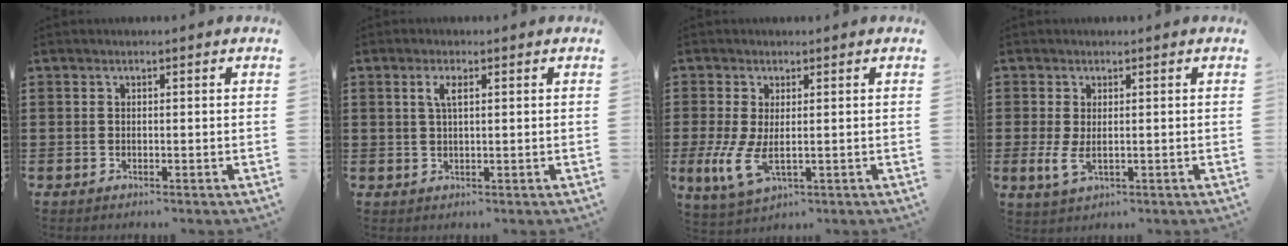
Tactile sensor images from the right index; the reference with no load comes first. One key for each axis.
{"total": 2.4, "fx": 0.8, "fy": 0.7, "fz": 2.1, "tx": -0.044, "ty": 0.005, "tz": 0.012}
{"total": 4.9, "fx": 1.1, "fy": 1.0, "fz": 4.7, "tx": -0.111, "ty": -0.022, "tz": 0.021}
{"total": 2.2, "fx": 1.3, "fy": -0.1, "fz": 1.8, "tx": -0.042, "ty": -0.010, "tz": 0.024}